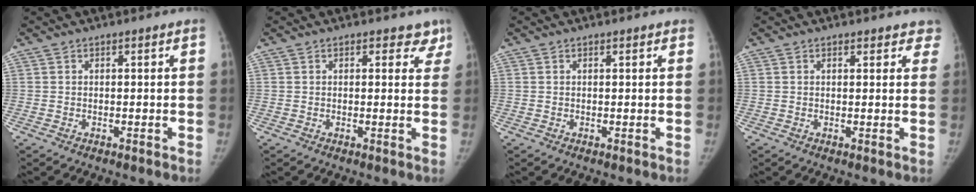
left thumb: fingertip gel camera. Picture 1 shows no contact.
{"total": 3.4, "force": [2.5, 2.0, 1.0], "torque": [0.029, -0.009, 0.018]}
{"total": 0.7, "force": [0.5, 0.3, 0.4], "torque": [-0.004, 0.000, 0.005]}
{"total": 4.2, "force": [3.4, 1.9, 1.5], "torque": [0.022, -0.008, 0.027]}